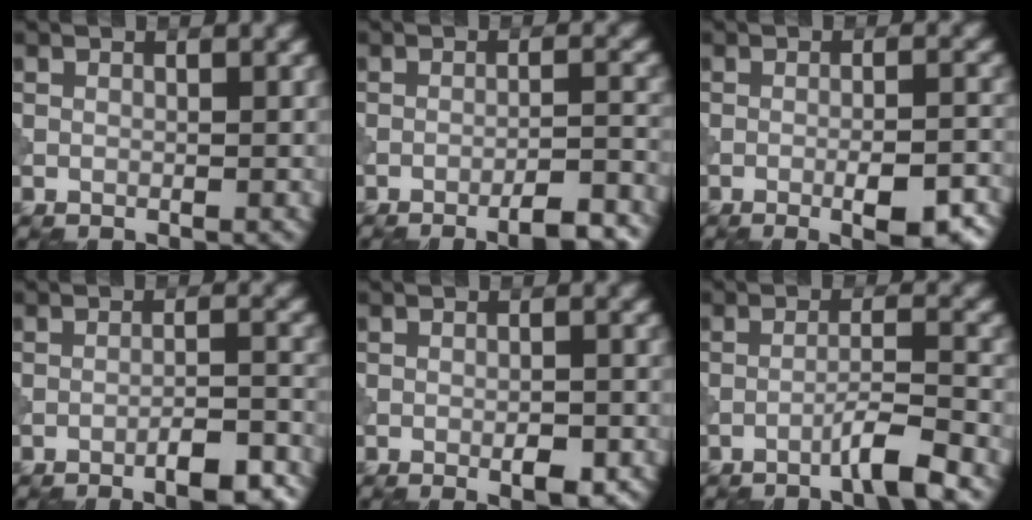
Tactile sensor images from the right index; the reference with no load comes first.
{"total": 5.4, "force": [-4.1, 1.0, 3.4], "torque": [-0.047, 0.011, -0.058]}
{"total": 5.8, "force": [-2.9, 1.5, 4.8], "torque": [-0.076, 0.010, -0.032]}
{"total": 4.5, "force": [-3.0, 1.0, 3.3], "torque": [-0.053, 0.009, -0.043]}
{"total": 2.3, "force": [-1.0, 0.7, 1.9], "torque": [-0.028, 0.002, -0.014]}
{"total": 3.3, "force": [-2.2, 0.0, 2.5], "torque": [-0.036, 0.014, -0.050]}